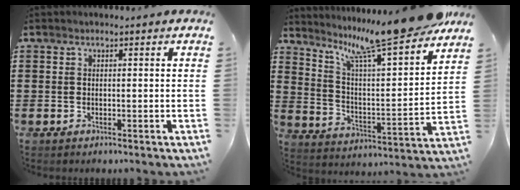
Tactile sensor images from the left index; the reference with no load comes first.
{"total": 13.1, "force": [11.3, 0.2, 6.5], "torque": [-0.138, -0.077, 0.183]}